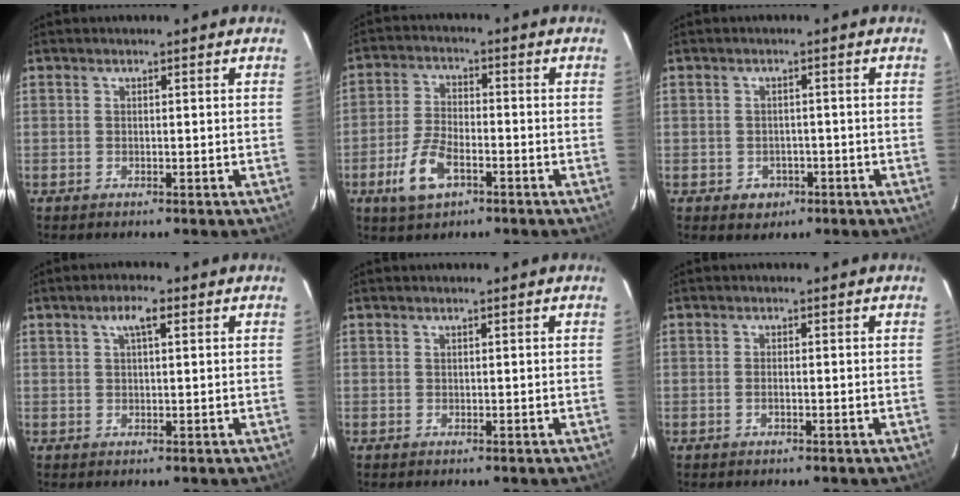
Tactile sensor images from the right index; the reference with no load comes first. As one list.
[{"total": 8.5, "force": [-4.1, 4.0, 6.3], "torque": [-0.143, -0.001, -0.073]}, {"total": 3.4, "force": [-1.4, 3.0, 0.7], "torque": [-0.019, 0.006, -0.011]}, {"total": 3.3, "force": [1.4, 1.1, 2.8], "torque": [-0.051, 0.010, 0.025]}, {"total": 0.0}, {"total": 0.9, "force": [-0.4, 0.2, 0.8], "torque": [-0.018, 0.001, -0.009]}]